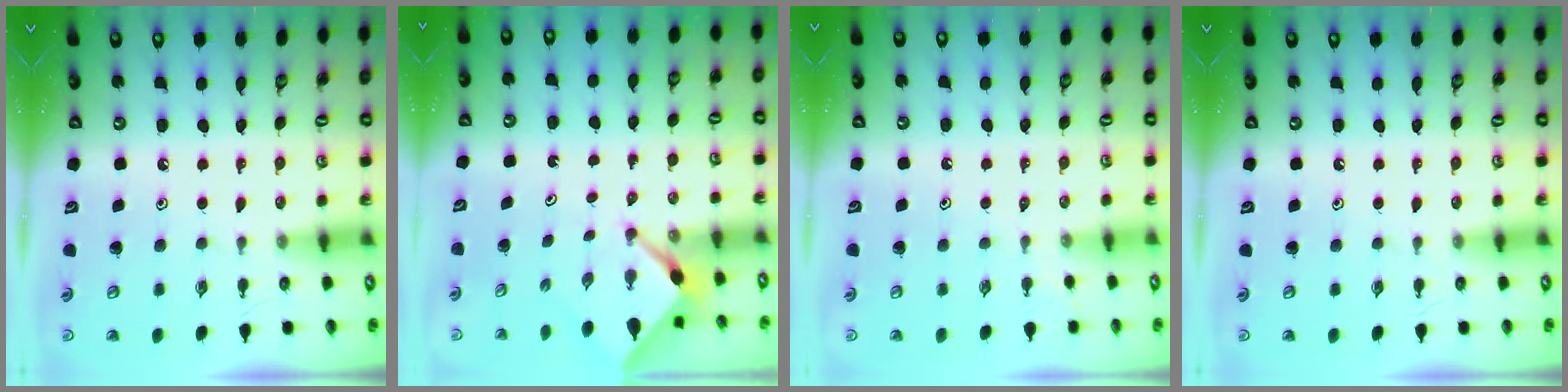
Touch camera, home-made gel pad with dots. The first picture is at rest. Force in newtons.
{"total": 2.3, "press": 2.3, "slide": 0.3}
{"total": 0.9, "press": 0.9, "slide": 0.2}
{"total": 0.0}